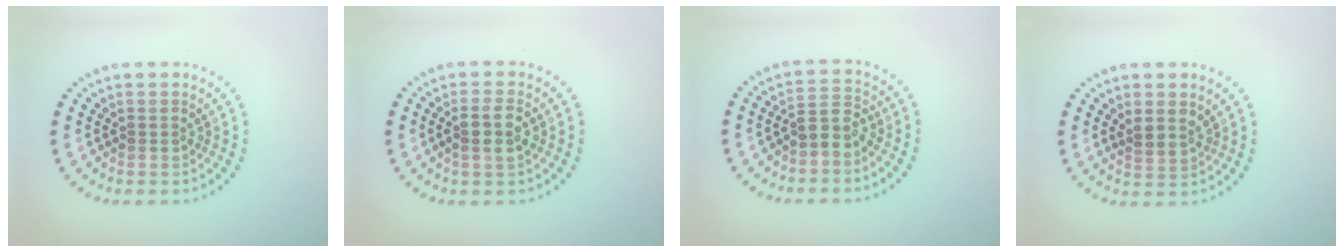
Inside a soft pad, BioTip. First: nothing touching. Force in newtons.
{"total": 2.5, "press": 2.4, "slide": 0.7}
{"total": 2.3, "press": 2.0, "slide": 1.2}
{"total": 2.2, "press": 1.9, "slide": 1.2}